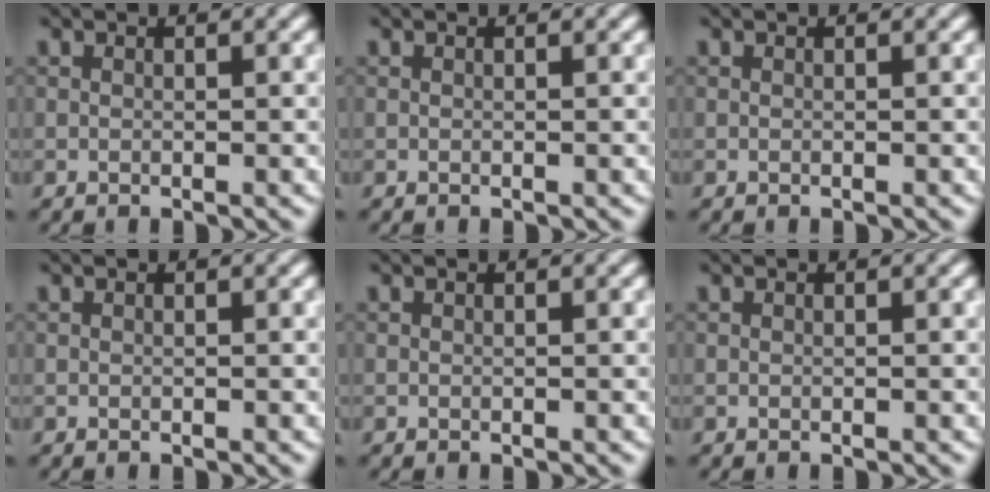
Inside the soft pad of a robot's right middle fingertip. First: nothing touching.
{"total": 0.0}
{"total": 0.0}
{"total": 0.0}
{"total": 0.0}
{"total": 0.0}